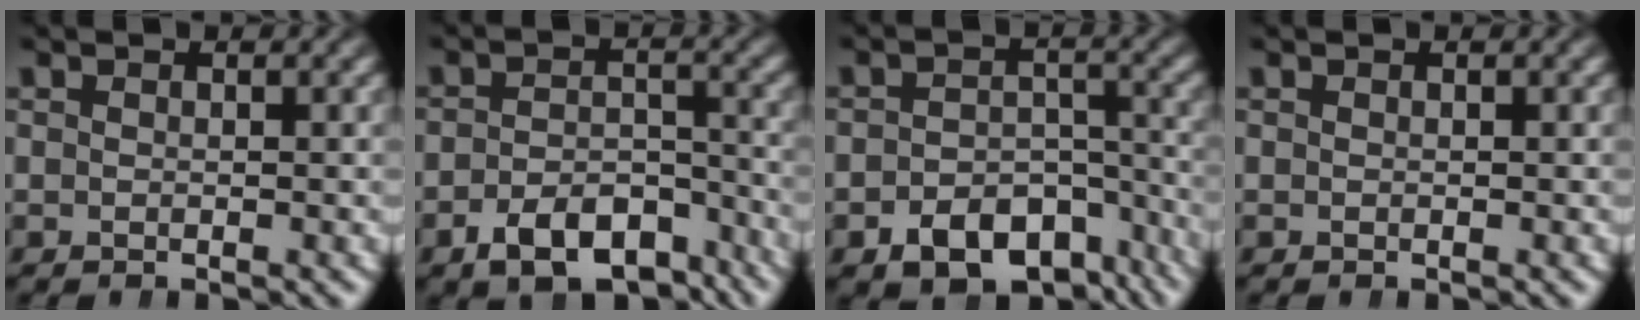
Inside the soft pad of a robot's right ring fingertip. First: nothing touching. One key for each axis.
{"total": 7.3, "fx": -5.9, "fy": 3.2, "fz": 2.9, "tx": -0.016, "ty": -0.011, "tz": -0.091}
{"total": 8.4, "fx": -6.6, "fy": 4.2, "fz": 3.0, "tx": -0.018, "ty": -0.015, "tz": -0.097}
{"total": 0.0}